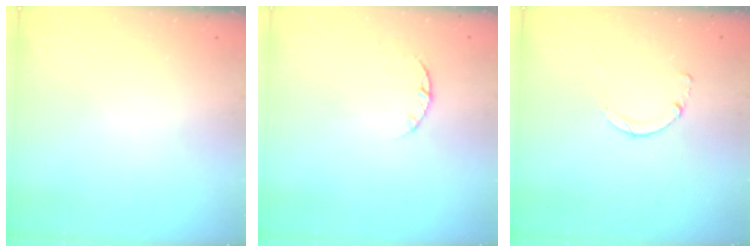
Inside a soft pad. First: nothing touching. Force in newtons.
{"total": 2.5, "press": 2.4, "slide": 0.4}
{"total": 0.0}